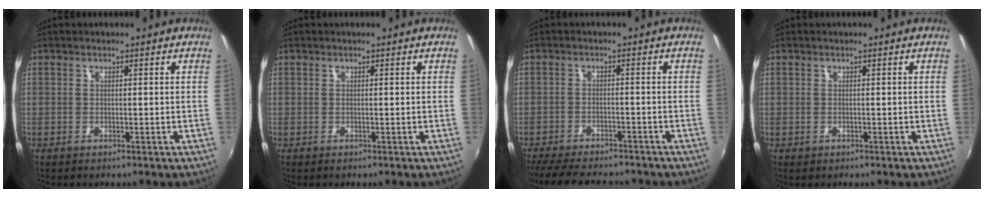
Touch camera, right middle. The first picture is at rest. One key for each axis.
{"total": 0.0}
{"total": 13.0, "fx": -11.1, "fy": 3.7, "fz": 5.6, "tx": -0.129, "ty": -0.020, "tz": -0.174}
{"total": 0.0}